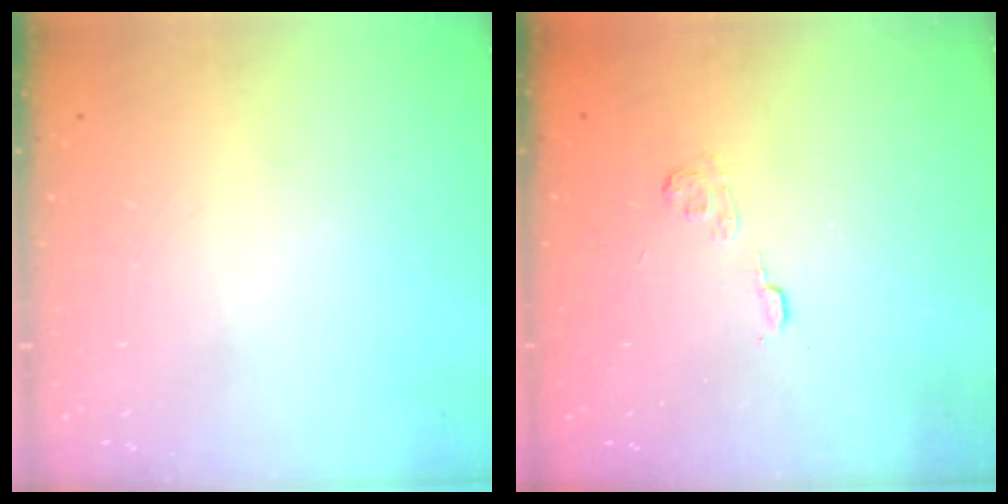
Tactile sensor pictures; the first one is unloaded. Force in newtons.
{"total": 2.7, "press": 2.3, "slide": 1.4}